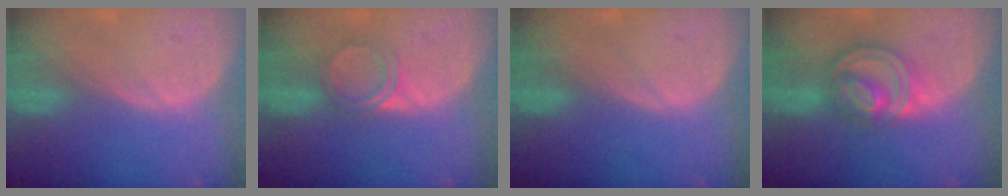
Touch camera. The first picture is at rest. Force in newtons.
{"total": 3.6, "press": 3.3, "slide": 1.2}
{"total": 0.0}
{"total": 8.0, "press": 6.8, "slide": 4.1}